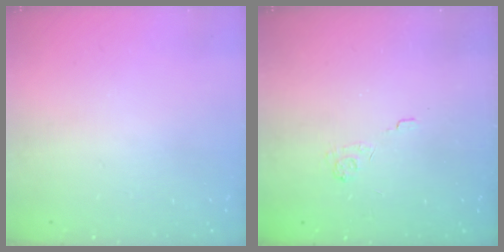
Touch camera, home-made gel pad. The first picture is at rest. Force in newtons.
{"total": 2.1, "press": 1.5, "slide": 1.4}